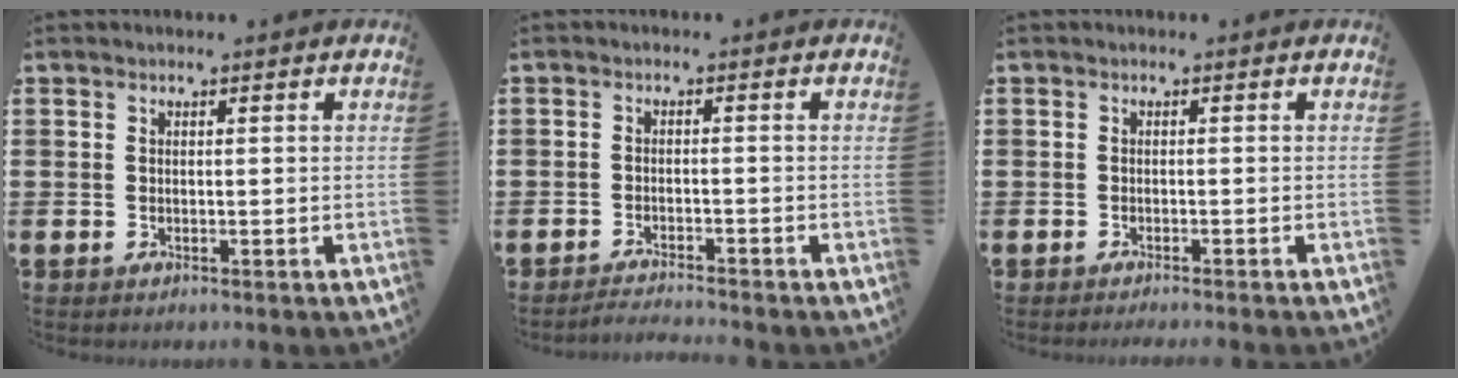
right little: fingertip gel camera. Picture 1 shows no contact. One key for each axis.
{"total": 1.6, "fx": -1.6, "fy": -0.2, "fz": 0.1, "tx": -0.004, "ty": 0.003, "tz": -0.032}
{"total": 0.6, "fx": -0.6, "fy": -0.2, "fz": 0.1, "tx": -0.001, "ty": 0.000, "tz": -0.013}